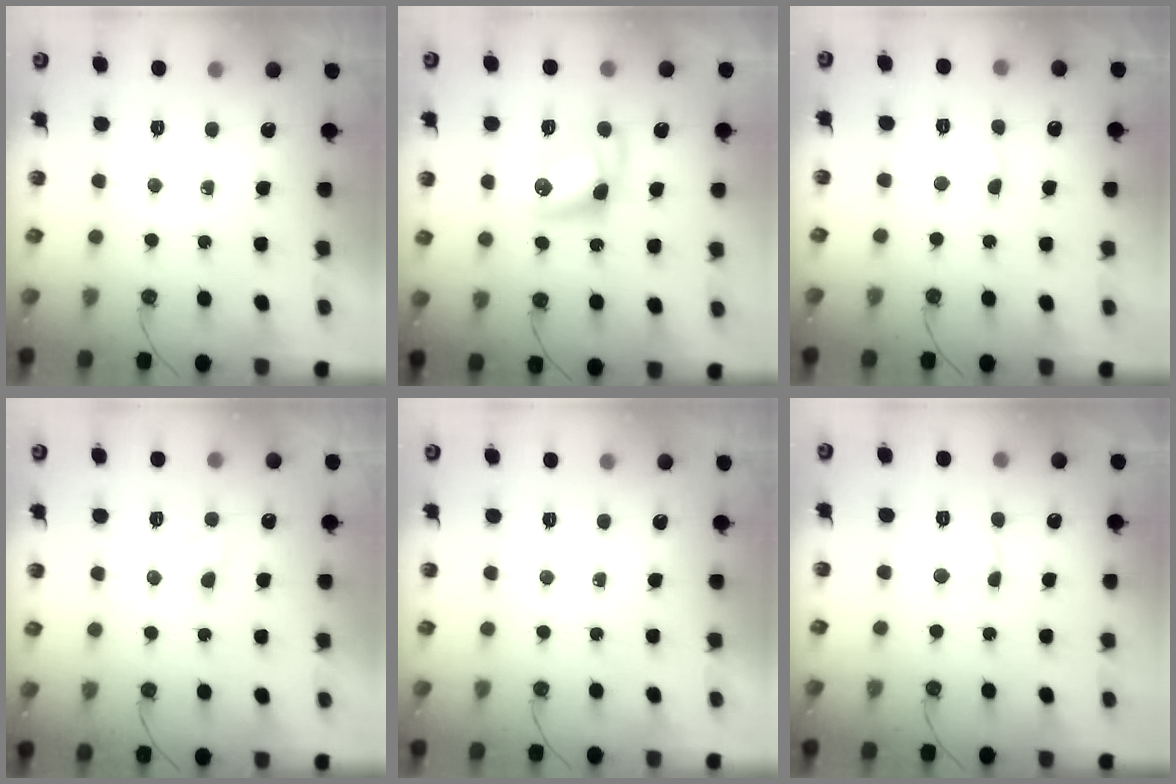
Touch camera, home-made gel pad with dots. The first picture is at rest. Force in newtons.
{"total": 9.0, "press": 9.0, "slide": 0.3}
{"total": 1.3, "press": 1.2, "slide": 0.4}
{"total": 4.5, "press": 4.4, "slide": 0.6}
{"total": 0.0}
{"total": 2.6, "press": 2.6, "slide": 0.3}